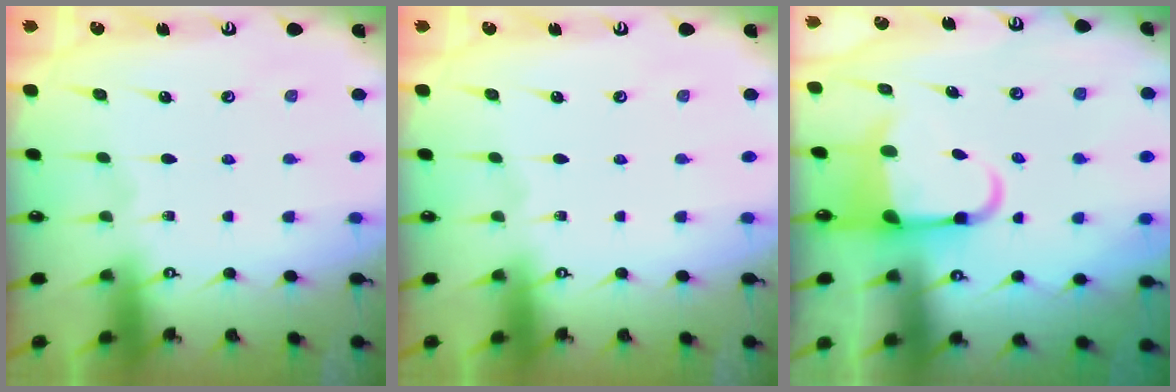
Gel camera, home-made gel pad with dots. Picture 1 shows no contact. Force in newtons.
{"total": 0.0}
{"total": 5.3, "press": 5.1, "slide": 1.2}